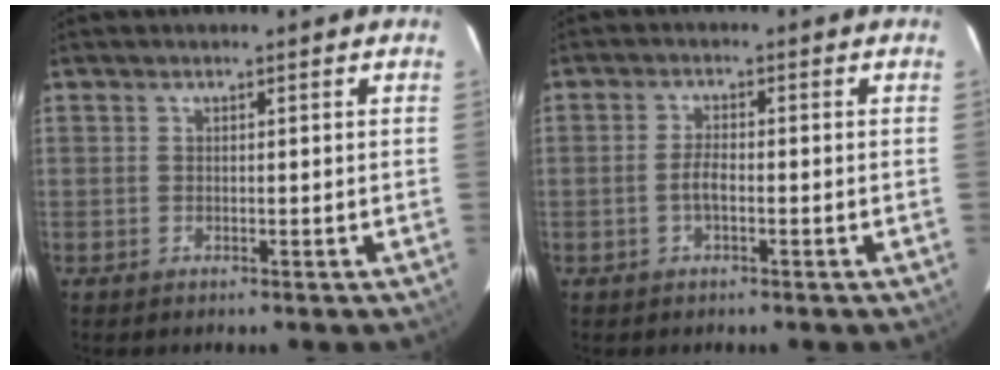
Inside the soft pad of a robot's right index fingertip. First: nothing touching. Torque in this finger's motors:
{"motor_torque": [0.39, -0.22, 0.21, 0.06]}